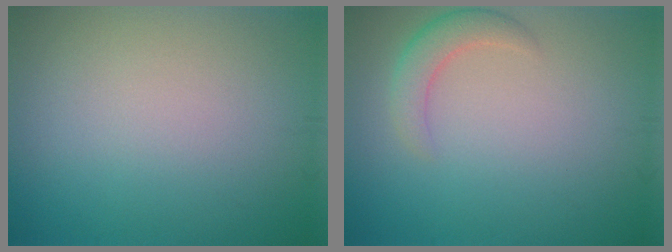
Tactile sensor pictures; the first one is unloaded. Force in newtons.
{"total": 2.4, "press": 2.4, "slide": 0.2}